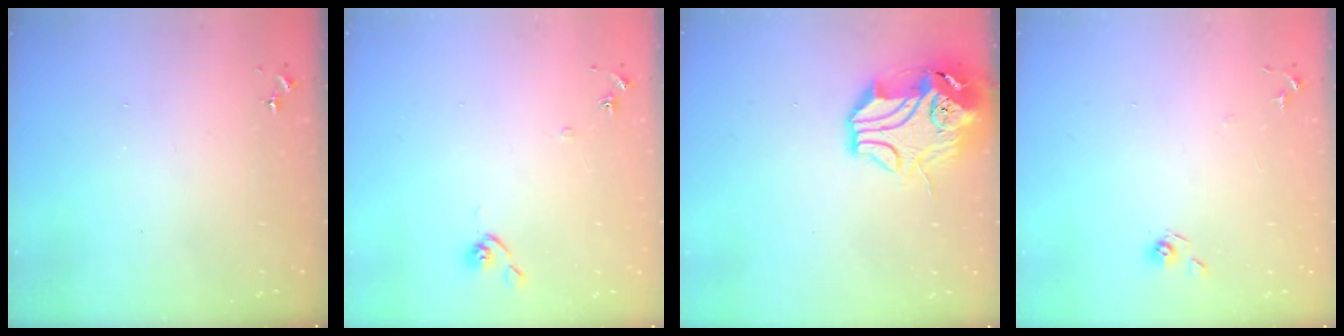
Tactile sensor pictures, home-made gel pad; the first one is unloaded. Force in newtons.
{"total": 7.1, "press": 7.0, "slide": 0.6}
{"total": 16.1, "press": 15.9, "slide": 2.5}
{"total": 6.5, "press": 6.4, "slide": 1.3}